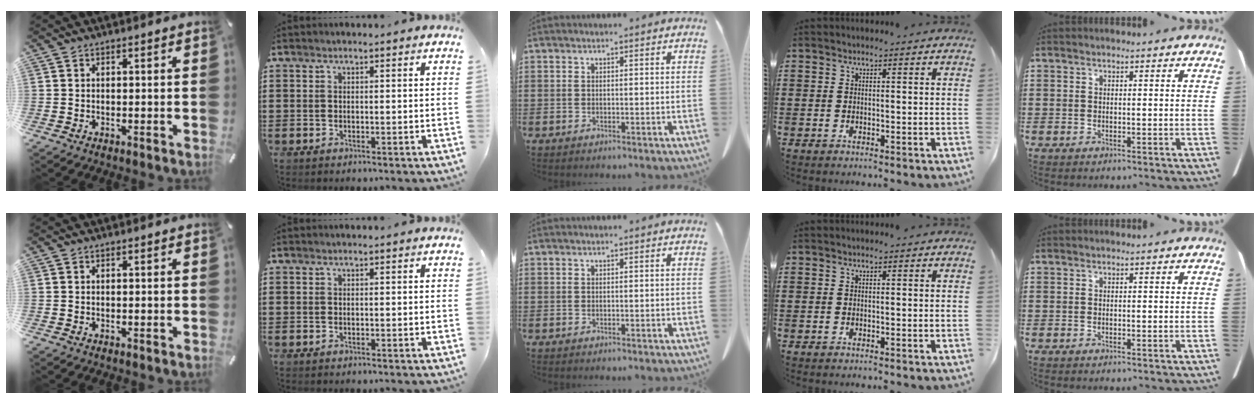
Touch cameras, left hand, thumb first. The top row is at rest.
{}